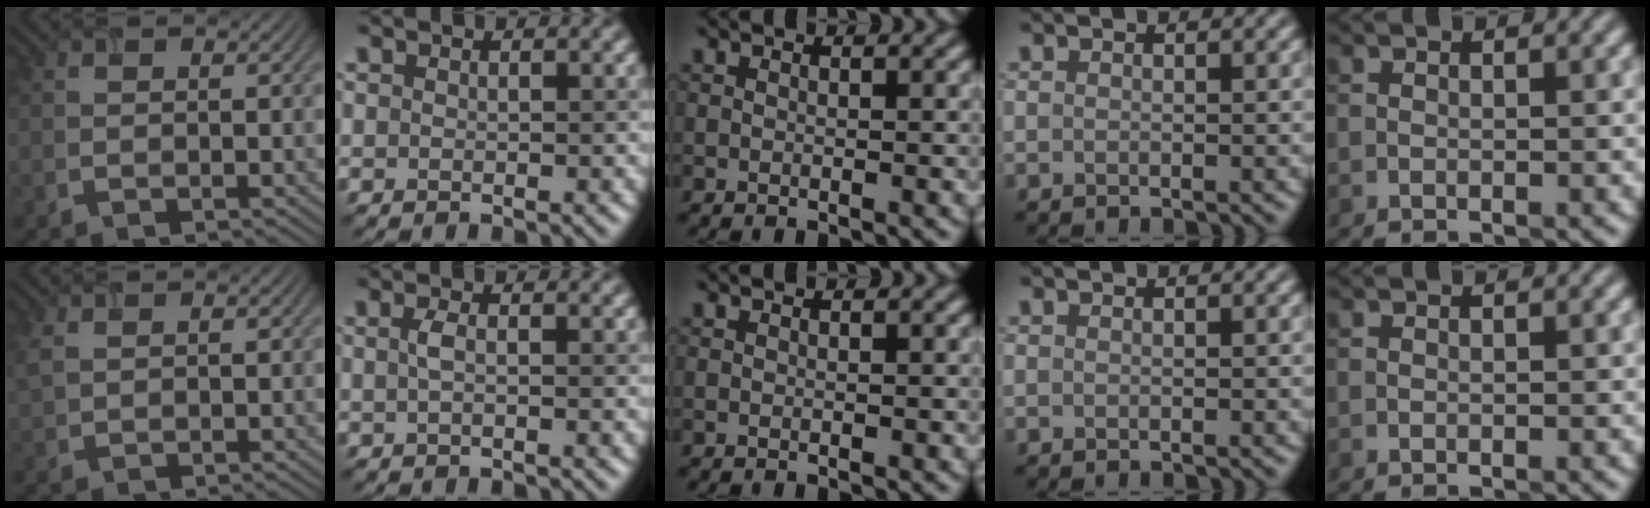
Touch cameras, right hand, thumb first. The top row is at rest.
{"thumb": {"total": 1.7, "force": [1.0, 0.8, 1.1], "torque": [-0.036, 0.002, 0.025]}, "index": {"total": 0.9, "force": [0.0, 0.2, 0.9], "torque": [-0.021, 0.008, 0.003]}}